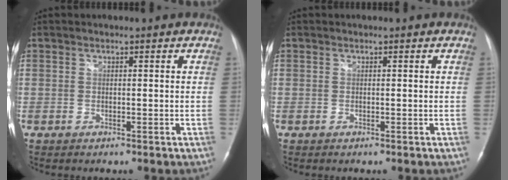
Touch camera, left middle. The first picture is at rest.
{"total": 0.0}